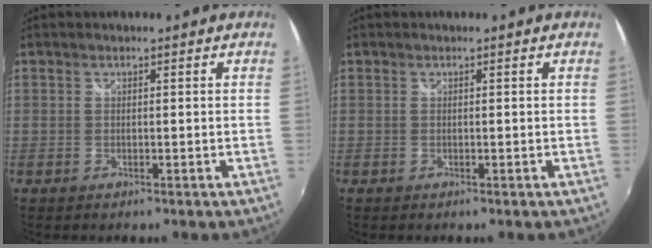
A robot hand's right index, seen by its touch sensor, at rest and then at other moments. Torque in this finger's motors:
{"motor_torque": [0.31, 0.31, -0.01, 0.01]}